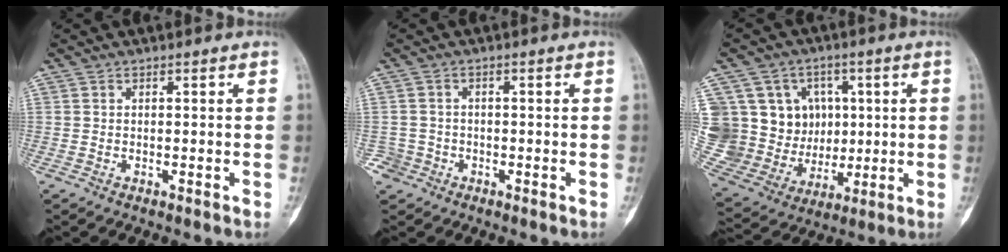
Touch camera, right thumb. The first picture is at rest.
{"total": 2.7, "force": [-1.5, 2.3, -0.3], "torque": [0.014, 0.012, -0.032]}
{"total": 18.8, "force": [3.7, 16.0, 9.2], "torque": [-0.140, 0.024, 0.102]}